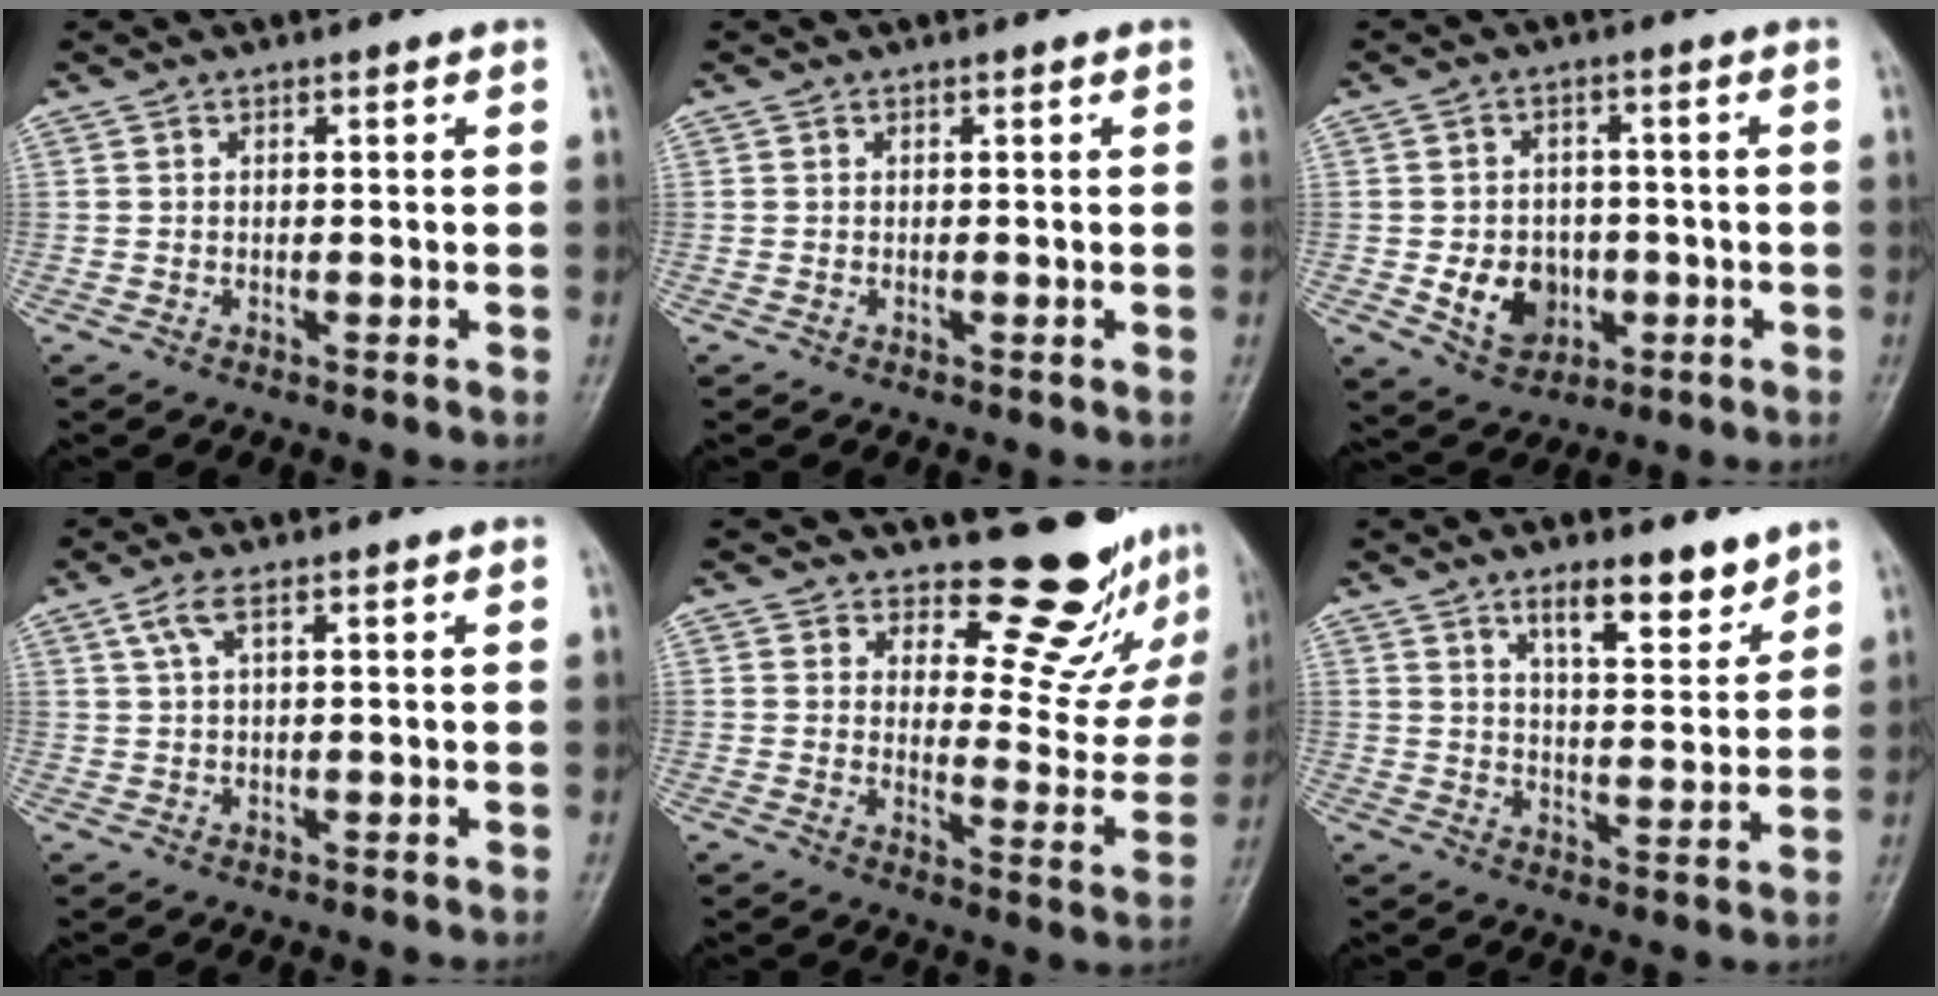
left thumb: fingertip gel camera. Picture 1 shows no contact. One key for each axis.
{"total": 0.0}
{"total": 8.4, "fx": -1.8, "fy": 6.8, "fz": 4.5, "tx": -0.039, "ty": 0.007, "tz": -0.021}
{"total": 2.6, "fx": 1.2, "fy": 0.7, "fz": 2.2, "tx": -0.059, "ty": 0.013, "tz": 0.032}
{"total": 14.4, "fx": 12.8, "fy": 5.0, "fz": 4.3, "tx": -0.006, "ty": -0.130, "tz": 0.157}
{"total": 8.6, "fx": 6.1, "fy": 2.6, "fz": 5.4, "tx": -0.065, "ty": -0.045, "tz": 0.098}